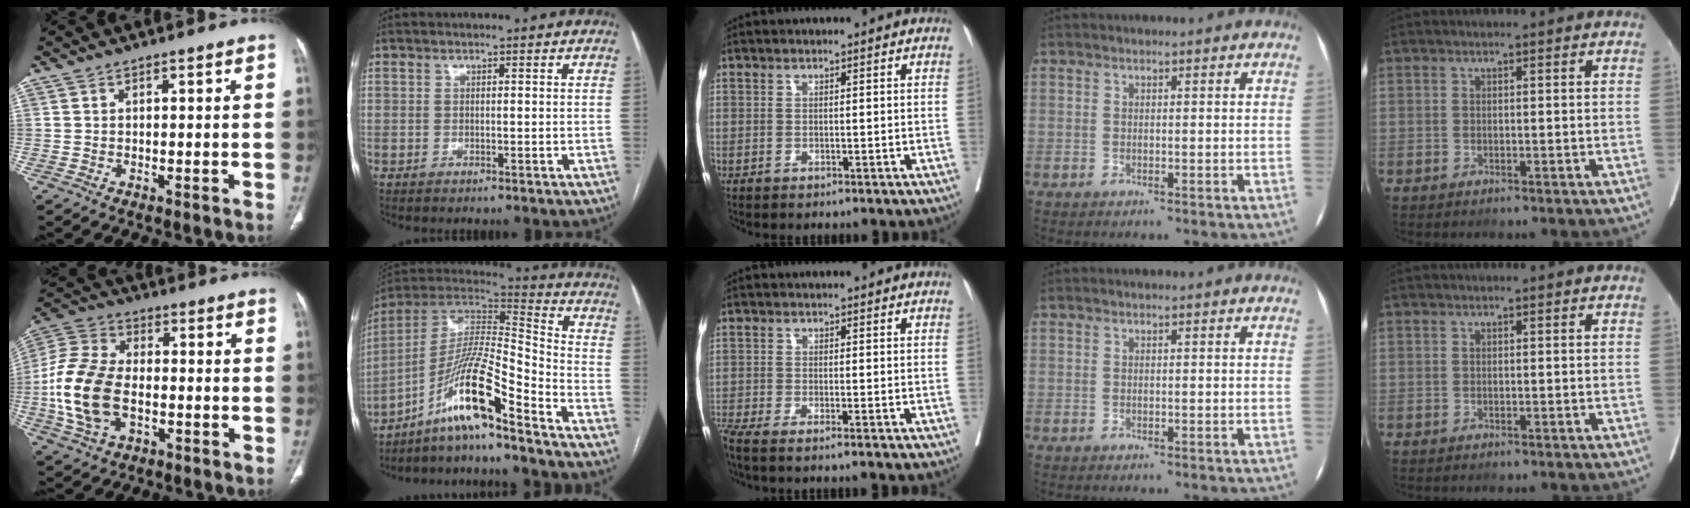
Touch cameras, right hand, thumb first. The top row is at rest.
{"thumb": {"total": 16.1, "force": [-2.8, 10.0, 12.2], "torque": [-0.261, 0.020, -0.053]}, "index": {"total": 14.4, "force": [-10.0, 0.1, 10.3], "torque": [-0.195, 0.010, -0.182]}, "middle": {"total": 4.6, "force": [-3.8, -0.5, 2.5], "torque": [-0.037, -0.003, -0.070]}}